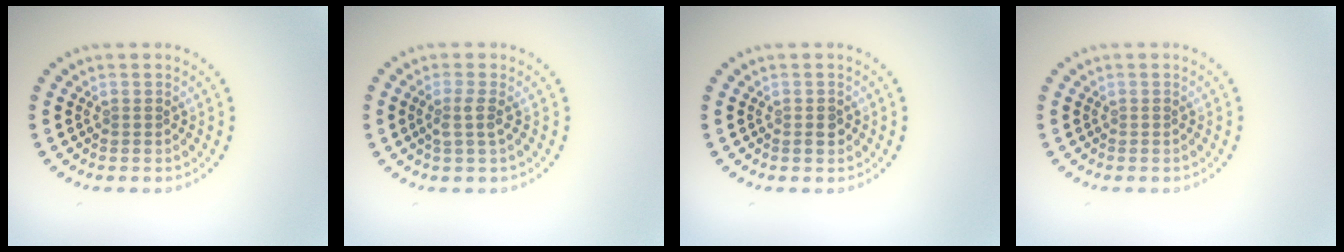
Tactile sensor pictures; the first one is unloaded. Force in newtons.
{"total": 1.6, "press": 1.2, "slide": 1.0}
{"total": 1.2, "press": 1.1, "slide": 0.4}
{"total": 0.0}